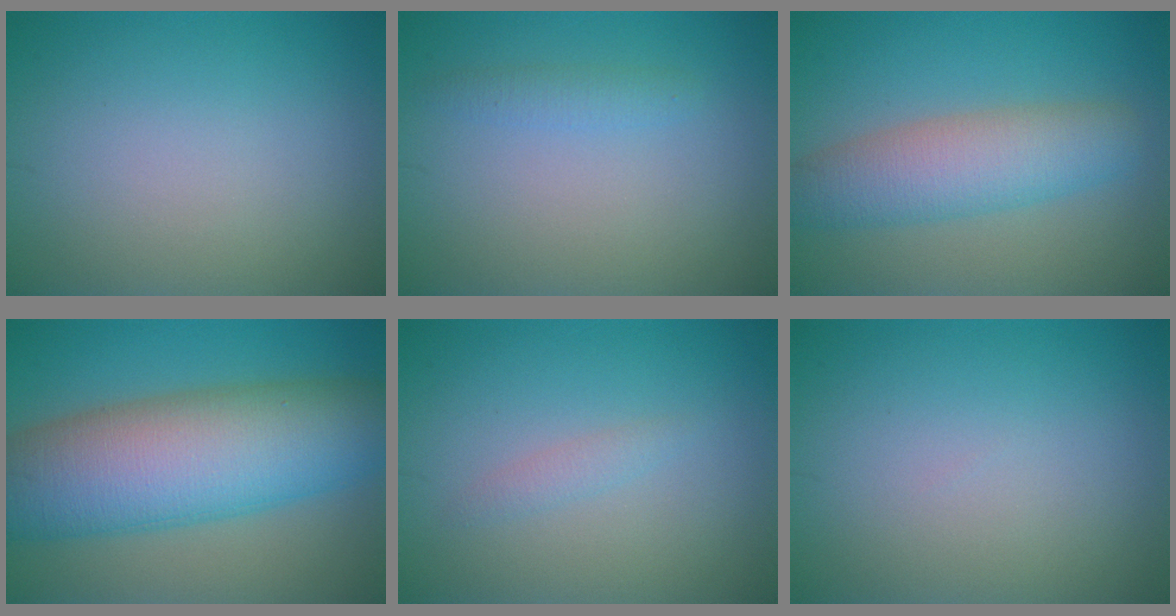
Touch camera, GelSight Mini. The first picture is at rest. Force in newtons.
{"total": 1.3, "press": 1.3, "slide": 0.0}
{"total": 5.6, "press": 5.6, "slide": 0.2}
{"total": 12.9, "press": 12.9, "slide": 0.5}
{"total": 1.0, "press": 1.0, "slide": 0.0}
{"total": 0.0}